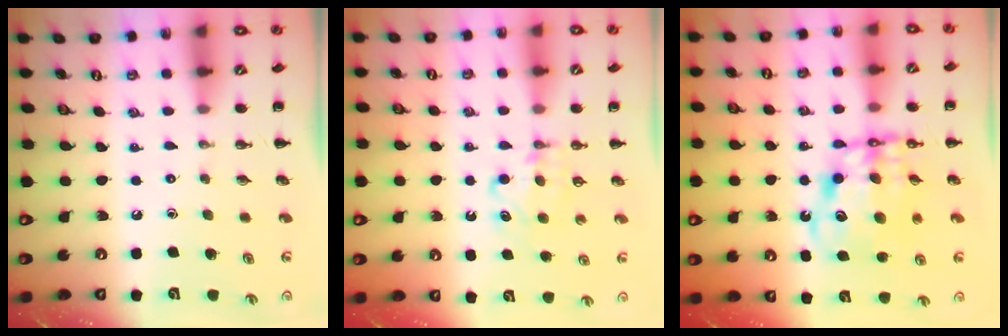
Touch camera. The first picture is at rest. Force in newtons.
{"total": 5.3, "press": 5.1, "slide": 1.4}
{"total": 11.4, "press": 10.9, "slide": 3.2}